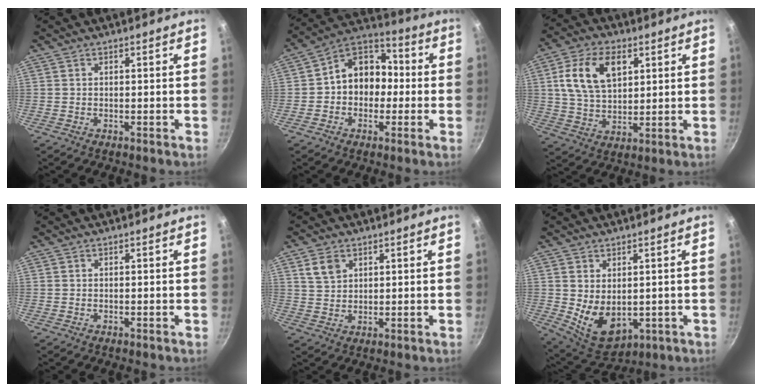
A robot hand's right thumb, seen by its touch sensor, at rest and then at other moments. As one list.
[{"total": 12.2, "force": [-0.6, 9.9, 7.2], "torque": [-0.054, 0.044, -0.033]}, {"total": 13.2, "force": [4.2, 8.2, 9.4], "torque": [-0.157, -0.004, 0.075]}, {"total": 0.0}, {"total": 4.4, "force": [2.1, 3.2, 2.2], "torque": [-0.027, -0.003, 0.044]}, {"total": 9.1, "force": [0.4, 6.2, 6.6], "torque": [-0.089, -0.023, 0.034]}]